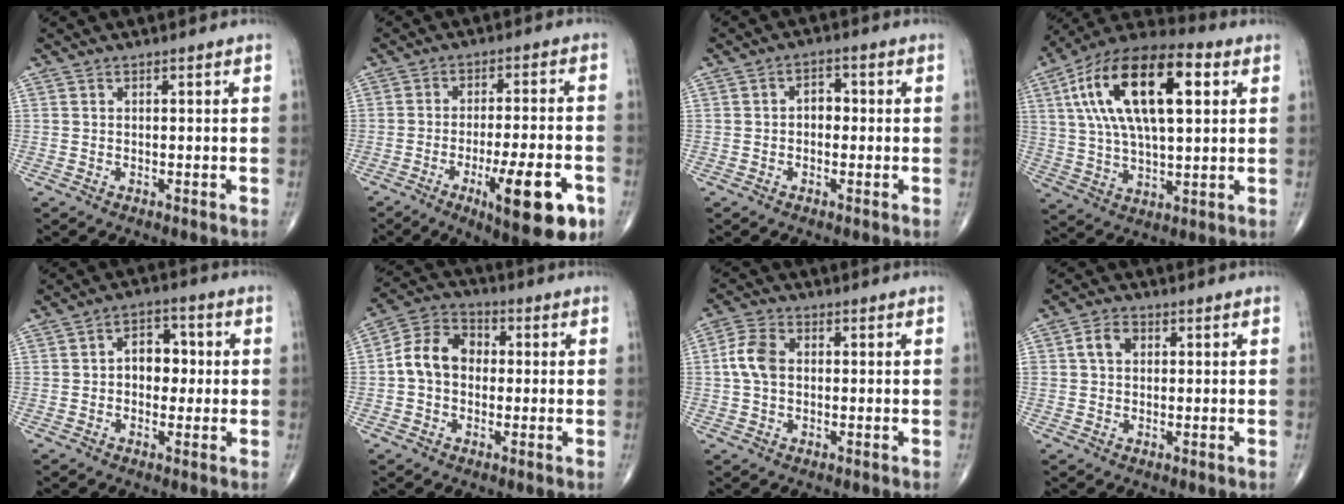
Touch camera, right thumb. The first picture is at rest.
{"total": 15.5, "force": [-6.4, 3.9, 13.6], "torque": [-0.196, 0.012, -0.085]}
{"total": 3.3, "force": [-0.2, 2.4, 2.3], "torque": [-0.020, 0.015, -0.010]}
{"total": 23.1, "force": [6.4, 10.3, 19.6], "torque": [-0.350, 0.013, 0.101]}
{"total": 6.7, "force": [0.2, 4.7, 4.8], "torque": [-0.039, 0.016, -0.006]}
{"total": 9.3, "force": [0.0, 7.1, 5.9], "torque": [-0.093, 0.032, -0.014]}
{"total": 5.9, "force": [0.3, 4.0, 4.3], "torque": [-0.093, 0.014, -0.001]}
{"total": 4.0, "force": [0.9, 2.9, 2.6], "torque": [-0.045, 0.010, 0.014]}